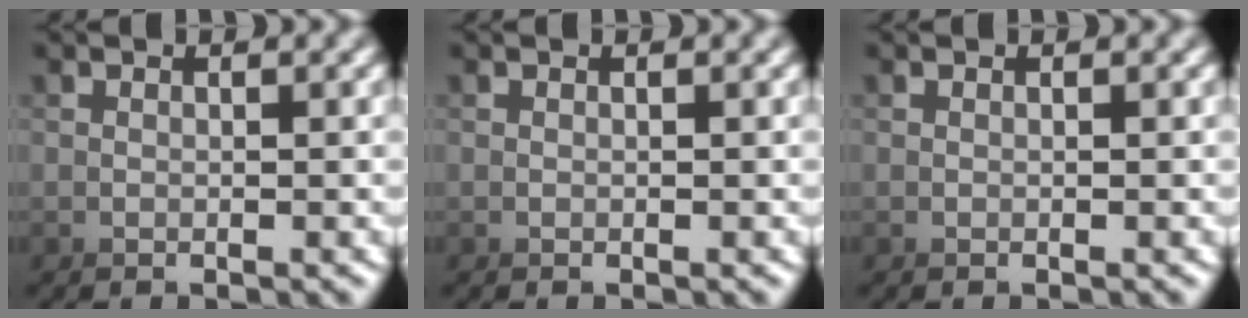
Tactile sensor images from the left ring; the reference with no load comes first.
{"total": 0.0}
{"total": 0.0}